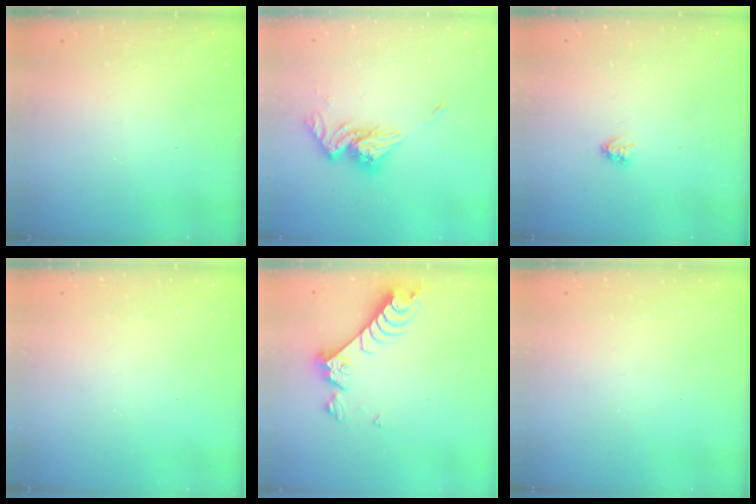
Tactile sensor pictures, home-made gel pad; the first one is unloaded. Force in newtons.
{"total": 13.6, "press": 13.6, "slide": 1.4}
{"total": 3.0, "press": 3.0, "slide": 0.3}
{"total": 0.0}
{"total": 8.2, "press": 8.1, "slide": 0.6}
{"total": 0.0}